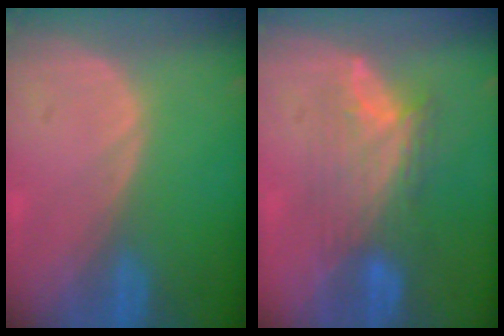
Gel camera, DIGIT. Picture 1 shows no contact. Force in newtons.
{"total": 7.3, "press": 7.1, "slide": 1.7}